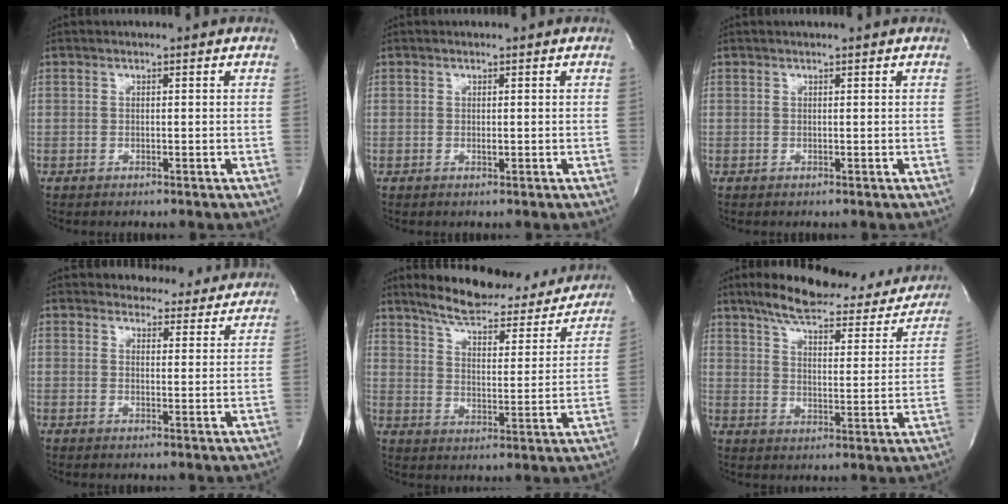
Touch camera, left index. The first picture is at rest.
{"total": 0.6, "force": [0.2, 0.2, 0.6], "torque": [-0.011, -0.003, 0.002]}
{"total": 1.6, "force": [1.4, 0.0, 0.7], "torque": [-0.007, 0.011, 0.019]}
{"total": 8.6, "force": [8.2, 2.8, 0.7], "torque": [0.014, -0.007, 0.083]}
{"total": 20.8, "force": [18.5, 5.0, 8.3], "torque": [-0.110, -0.014, 0.244]}
{"total": 22.3, "force": [19.1, 5.4, 10.1], "torque": [-0.138, -0.007, 0.246]}